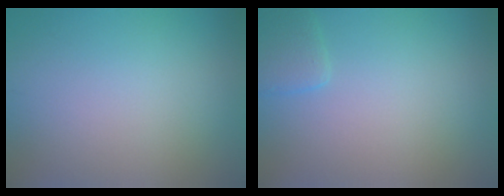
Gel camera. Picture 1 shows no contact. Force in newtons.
{"total": 1.7, "press": 1.7, "slide": 0.1}